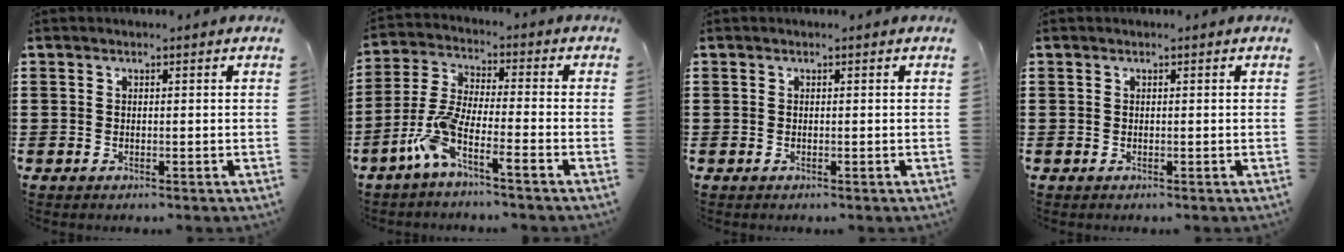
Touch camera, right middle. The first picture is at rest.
{"total": 7.0, "force": [-4.8, 0.8, 5.0], "torque": [-0.135, -0.015, -0.102]}
{"total": 0.0}
{"total": 0.0}